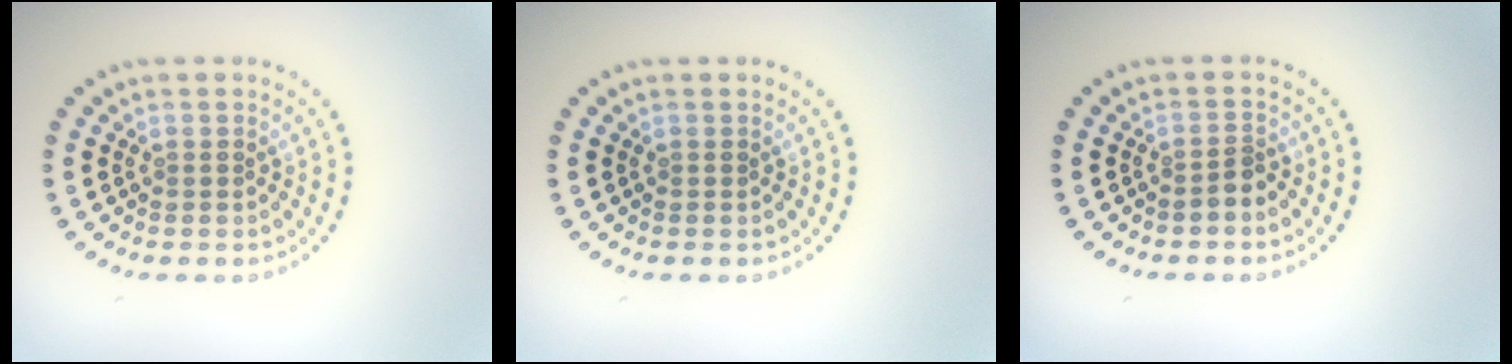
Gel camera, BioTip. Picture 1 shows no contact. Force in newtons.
{"total": 0.0}
{"total": 1.4, "press": 1.2, "slide": 0.9}